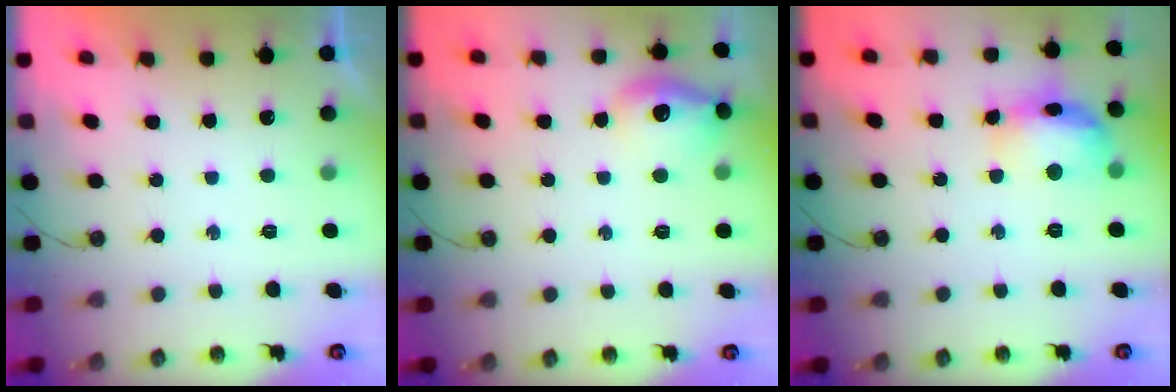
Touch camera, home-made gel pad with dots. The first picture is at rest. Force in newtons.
{"total": 13.6, "press": 13.6, "slide": 1.1}
{"total": 14.5, "press": 14.5, "slide": 0.9}